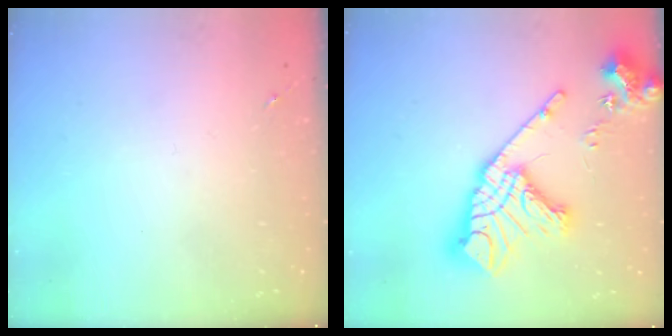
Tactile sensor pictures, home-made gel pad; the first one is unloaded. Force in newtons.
{"total": 24.0, "press": 23.8, "slide": 3.0}